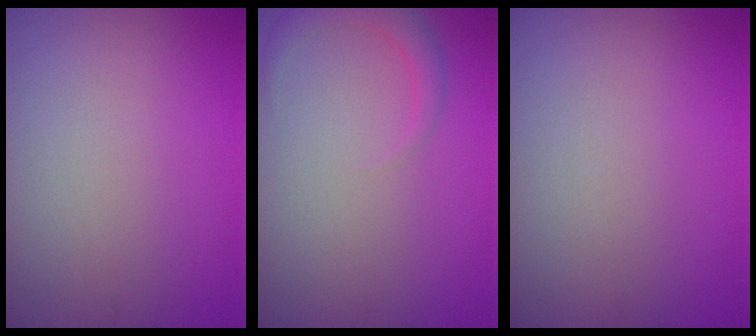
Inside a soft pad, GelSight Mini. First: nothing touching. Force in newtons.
{"total": 2.1, "press": 2.1, "slide": 0.2}
{"total": 0.0}